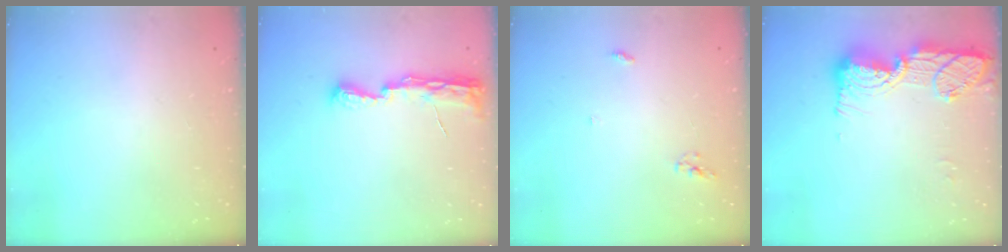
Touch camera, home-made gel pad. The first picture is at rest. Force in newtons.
{"total": 8.2, "press": 8.2, "slide": 1.0}
{"total": 3.8, "press": 3.8, "slide": 0.1}
{"total": 15.1, "press": 15.0, "slide": 1.0}